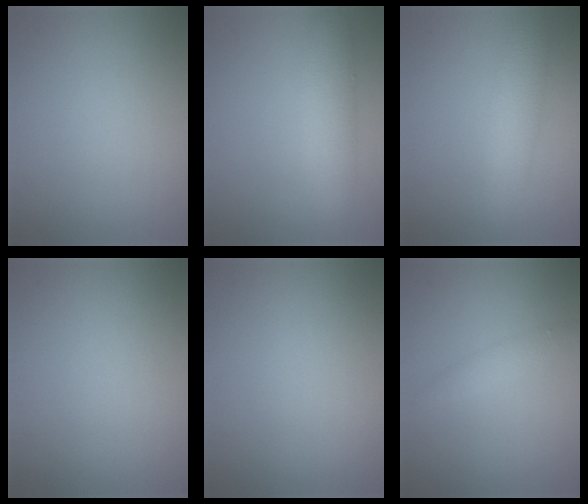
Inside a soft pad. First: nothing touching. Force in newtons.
{"total": 4.0, "press": 4.0, "slide": 0.2}
{"total": 3.4, "press": 3.4, "slide": 0.0}
{"total": 0.0}
{"total": 0.0}
{"total": 1.4, "press": 1.4, "slide": 0.1}